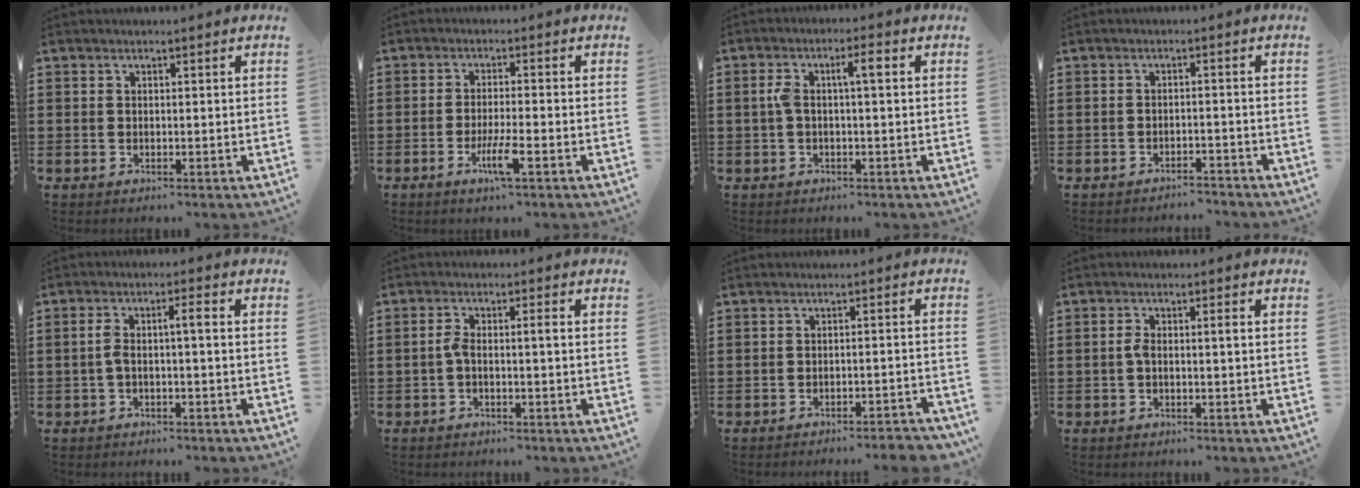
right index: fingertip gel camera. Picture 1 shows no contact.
{"total": 4.9, "force": [-2.4, 0.4, 4.3], "torque": [-0.084, -0.013, -0.043]}
{"total": 4.1, "force": [0.3, 1.0, 3.9], "torque": [-0.076, 0.003, -0.003]}
{"total": 2.1, "force": [-2.1, 0.0, 0.1], "torque": [-0.008, 0.000, -0.045]}
{"total": 3.5, "force": [-0.4, 0.6, 3.4], "torque": [-0.071, 0.004, -0.015]}
{"total": 2.4, "force": [-0.4, 0.4, 2.4], "torque": [-0.052, 0.002, -0.013]}
{"total": 2.7, "force": [-2.6, -0.2, 0.7], "torque": [-0.014, -0.001, -0.055]}
{"total": 2.2, "force": [-0.3, 0.4, 2.1], "torque": [-0.048, 0.001, -0.010]}